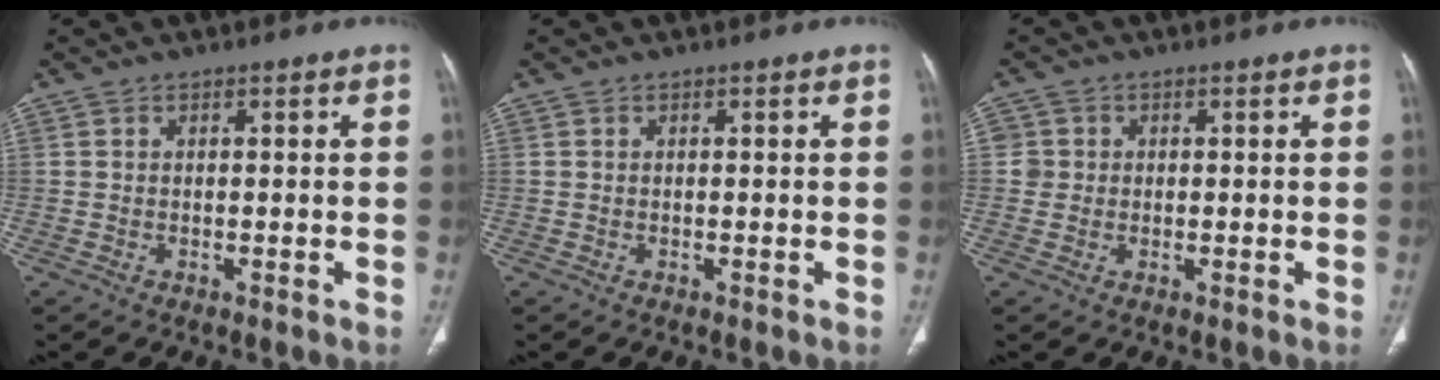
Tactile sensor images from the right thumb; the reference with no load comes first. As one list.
[{"total": 0.0}, {"total": 2.2, "force": [0.2, 2.2, 0.1], "torque": [0.014, 0.006, 0.002]}]